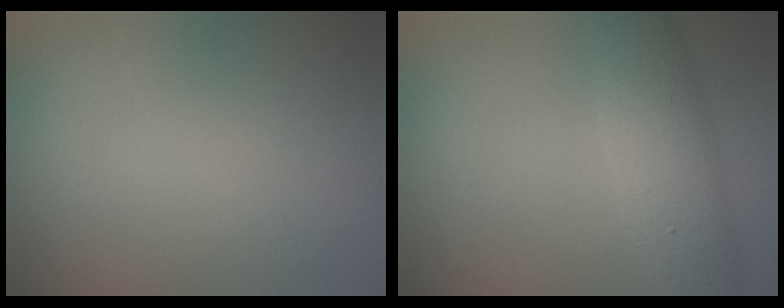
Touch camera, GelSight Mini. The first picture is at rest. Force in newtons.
{"total": 5.3, "press": 5.3, "slide": 0.1}